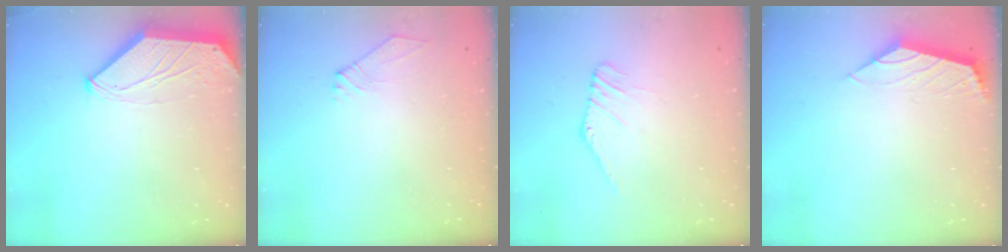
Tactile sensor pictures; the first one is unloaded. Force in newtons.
{"total": 3.2, "press": 3.1, "slide": 0.6}
{"total": 1.7, "press": 1.7, "slide": 0.2}
{"total": 1.6, "press": 1.6, "slide": 0.2}